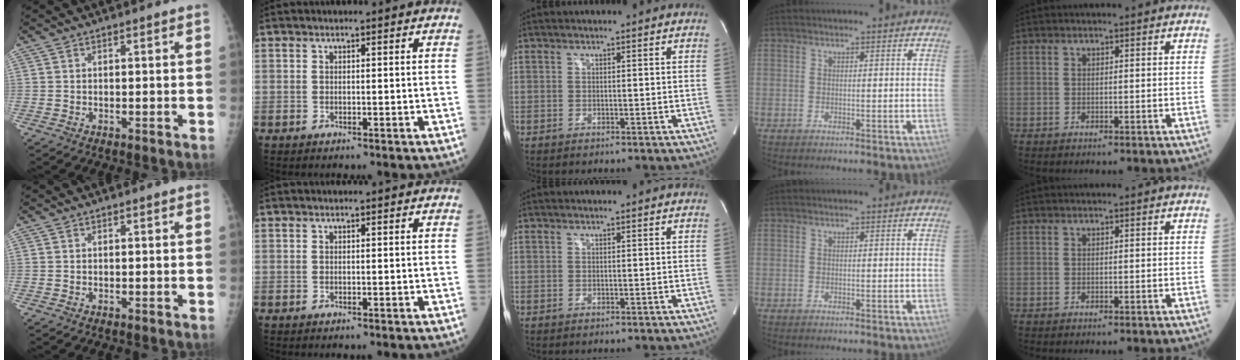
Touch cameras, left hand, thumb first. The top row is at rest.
{}